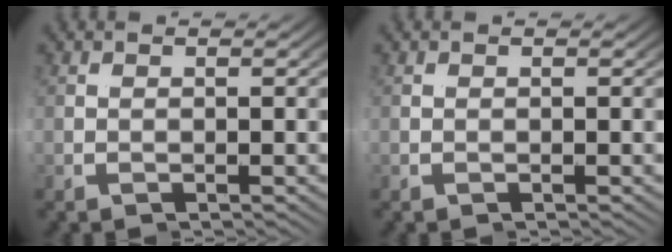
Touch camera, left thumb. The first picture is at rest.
{"total": 0.0}